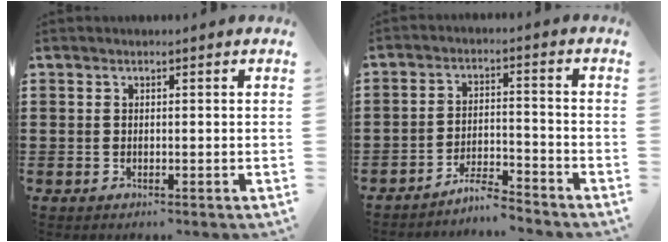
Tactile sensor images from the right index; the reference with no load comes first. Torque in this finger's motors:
{"motor_torque": [0.08, 0.18, 0.04, -0.01]}